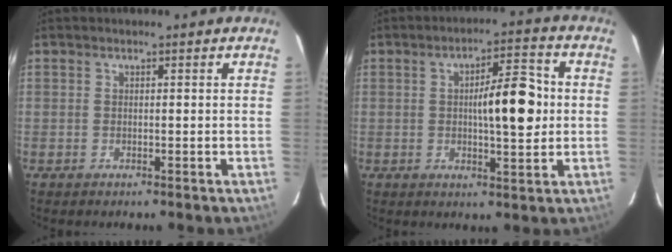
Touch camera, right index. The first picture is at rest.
{"total": 9.2, "force": [0.4, 2.3, 8.9], "torque": [-0.133, 0.014, 0.006]}